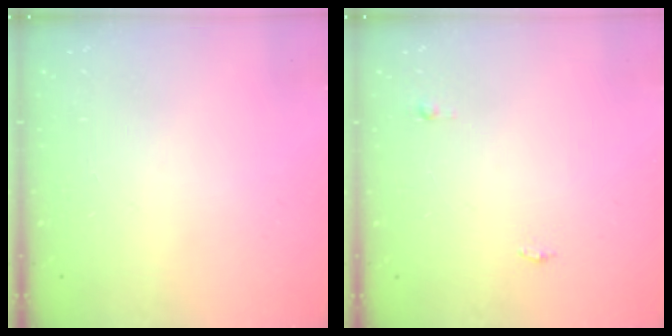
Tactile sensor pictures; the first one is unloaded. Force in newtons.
{"total": 7.6, "press": 3.3, "slide": 6.8}